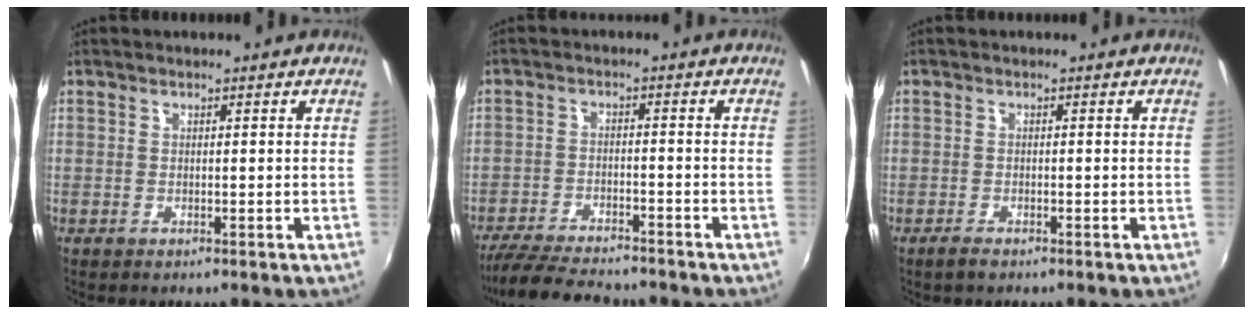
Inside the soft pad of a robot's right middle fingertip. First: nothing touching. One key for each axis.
{"total": 12.4, "fx": -11.0, "fy": 2.5, "fz": 5.2, "tx": -0.126, "ty": -0.020, "tz": -0.181}
{"total": 1.6, "fx": -1.3, "fy": 0.5, "fz": 0.8, "tx": -0.019, "ty": -0.003, "tz": -0.025}